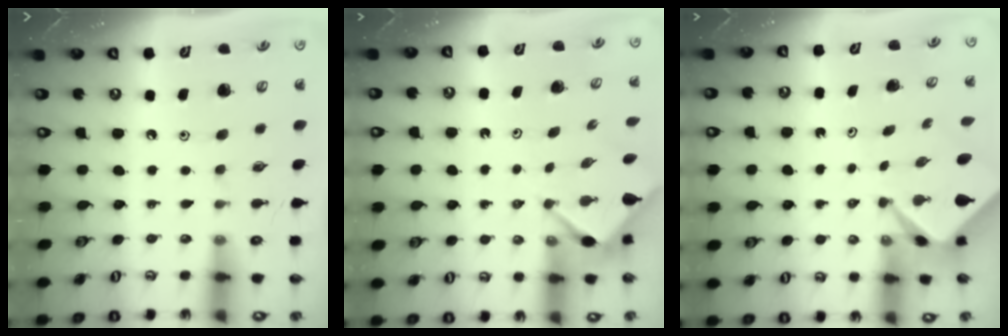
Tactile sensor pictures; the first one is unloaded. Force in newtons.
{"total": 2.9, "press": 2.9, "slide": 0.3}
{"total": 2.4, "press": 2.4, "slide": 0.1}